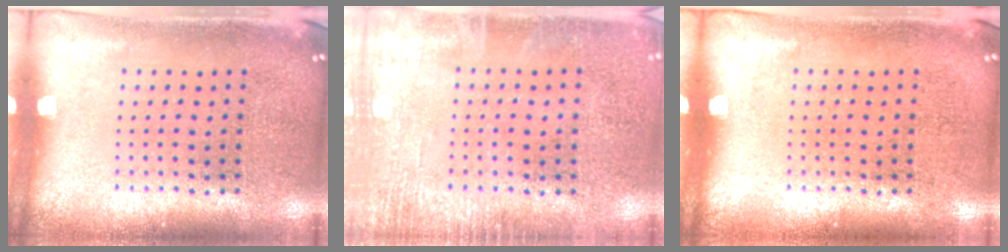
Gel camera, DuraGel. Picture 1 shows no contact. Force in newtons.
{"total": 1.9, "press": 1.9, "slide": 0.2}
{"total": 0.0}